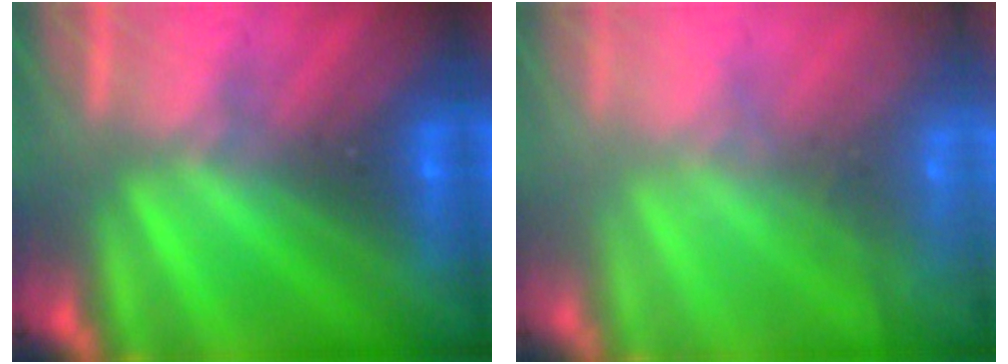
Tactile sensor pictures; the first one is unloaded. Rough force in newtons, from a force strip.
{"total": 7.1}